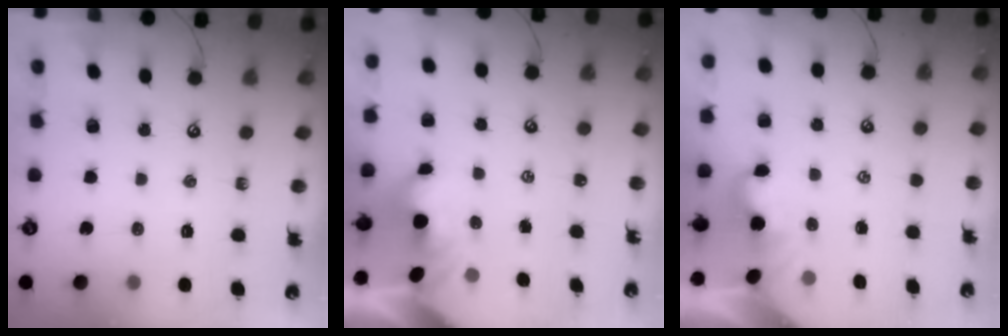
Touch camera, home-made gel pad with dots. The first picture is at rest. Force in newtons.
{"total": 1.8, "press": 1.8, "slide": 0.2}
{"total": 2.4, "press": 2.4, "slide": 0.1}